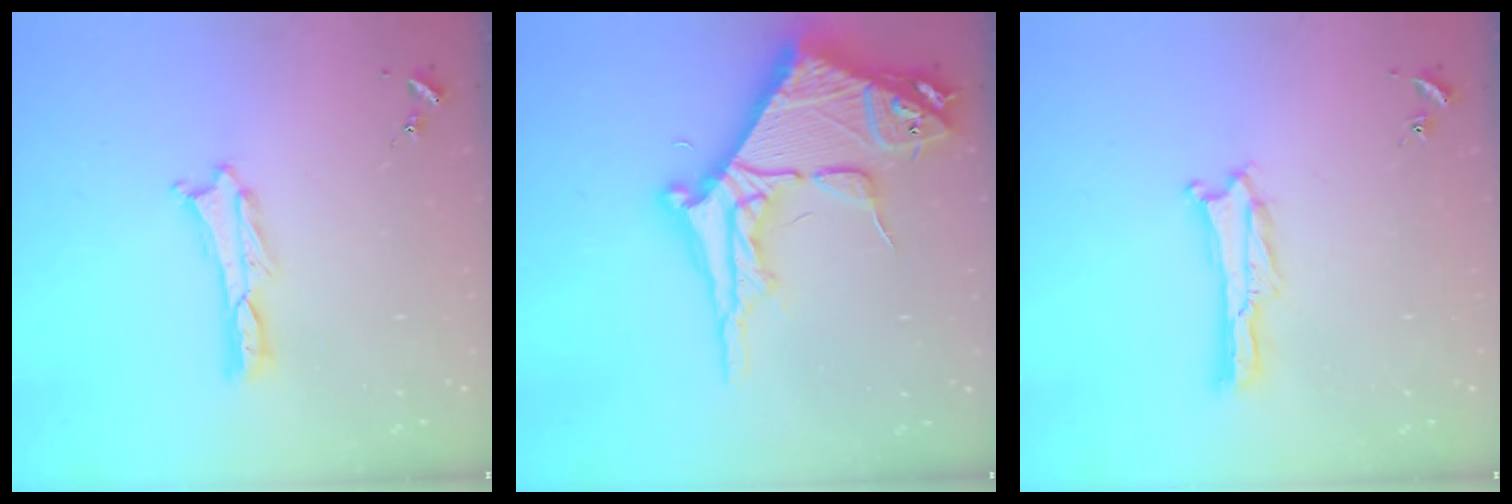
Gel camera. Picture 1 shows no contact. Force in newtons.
{"total": 15.7, "press": 15.6, "slide": 1.7}
{"total": 0.0}